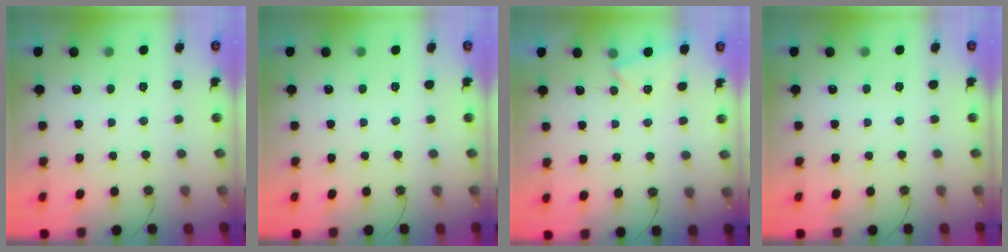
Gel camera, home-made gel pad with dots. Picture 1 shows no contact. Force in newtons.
{"total": 0.0}
{"total": 2.8, "press": 1.9, "slide": 2.1}
{"total": 0.0}